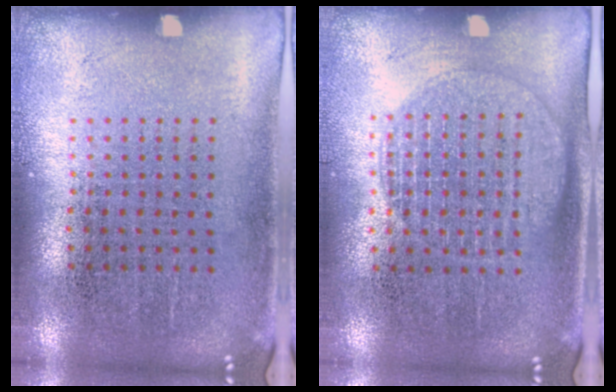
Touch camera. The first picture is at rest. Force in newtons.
{"total": 1.6, "press": 1.4, "slide": 0.7}